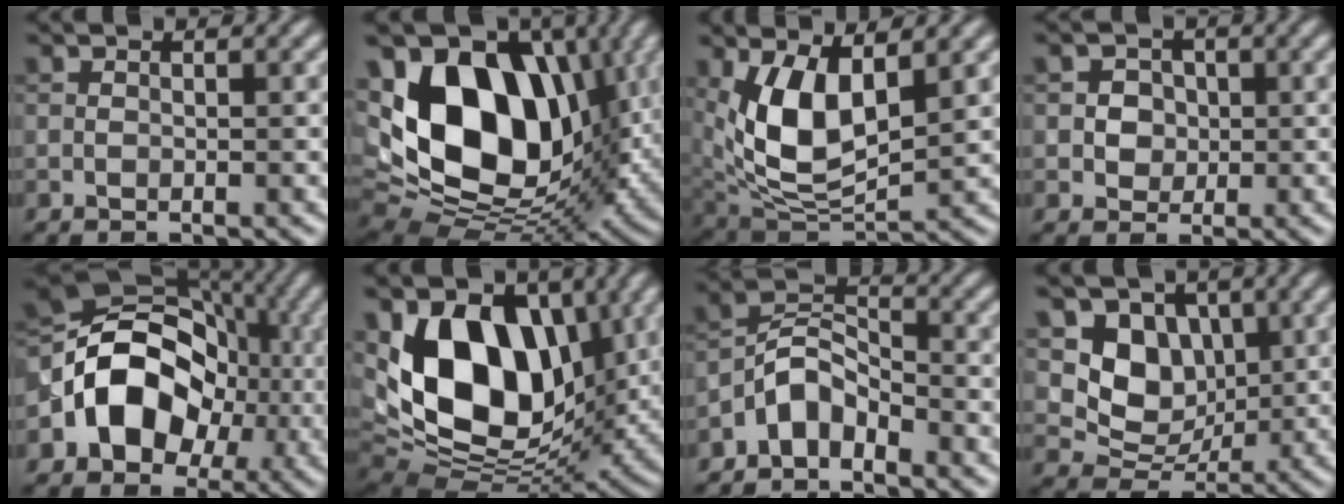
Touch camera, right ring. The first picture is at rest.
{"total": 14.7, "force": [2.7, 9.4, 10.9], "torque": [-0.172, 0.001, 0.041]}
{"total": 7.4, "force": [1.9, 3.7, 6.2], "torque": [-0.132, -0.013, 0.041]}
{"total": 2.7, "force": [0.5, 2.4, 1.1], "torque": [-0.004, 0.003, 0.002]}
{"total": 10.3, "force": [-2.1, 8.1, 6.1], "torque": [-0.092, 0.015, -0.057]}
{"total": 13.1, "force": [2.8, 8.4, 9.7], "torque": [-0.154, -0.006, 0.037]}
{"total": 3.9, "force": [-2.9, 1.8, 1.9], "torque": [-0.031, 0.014, -0.066]}
{"total": 6.0, "force": [1.6, 4.8, 3.0], "torque": [-0.046, -0.010, 0.019]}